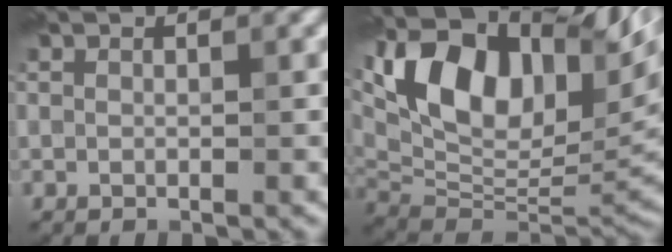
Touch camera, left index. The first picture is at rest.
{"total": 15.8, "force": [6.5, 8.1, 12.0], "torque": [-0.231, 0.044, 0.121]}